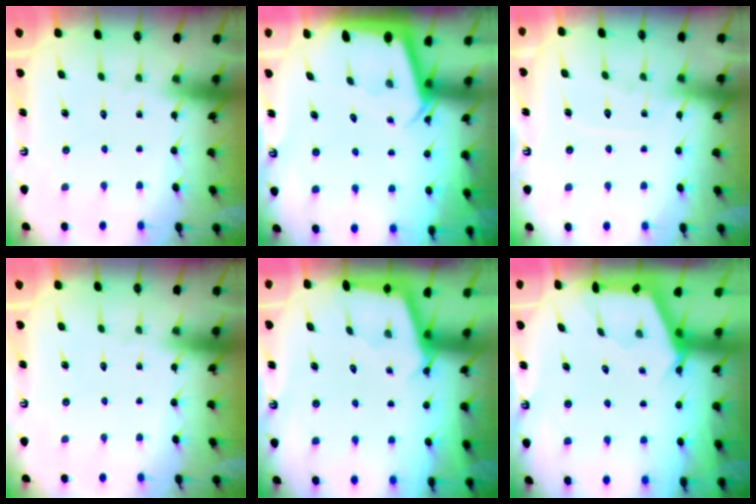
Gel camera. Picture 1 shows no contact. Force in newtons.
{"total": 2.3, "press": 2.3, "slide": 0.0}
{"total": 7.9, "press": 7.9, "slide": 0.8}
{"total": 0.0}
{"total": 2.2, "press": 2.2, "slide": 0.2}
{"total": 2.7, "press": 2.7, "slide": 0.4}